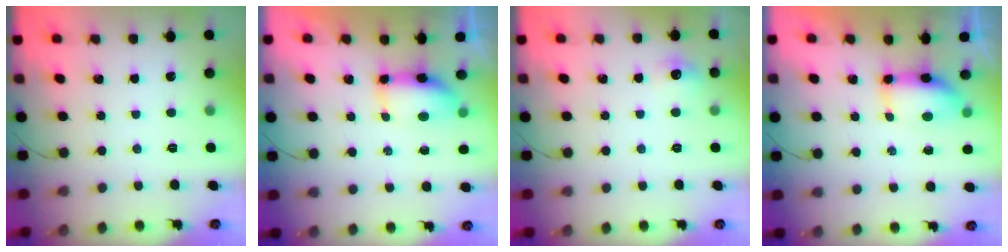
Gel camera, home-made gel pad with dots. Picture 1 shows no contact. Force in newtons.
{"total": 6.7, "press": 6.7, "slide": 0.5}
{"total": 5.1, "press": 4.9, "slide": 1.2}
{"total": 6.7, "press": 6.7, "slide": 0.5}